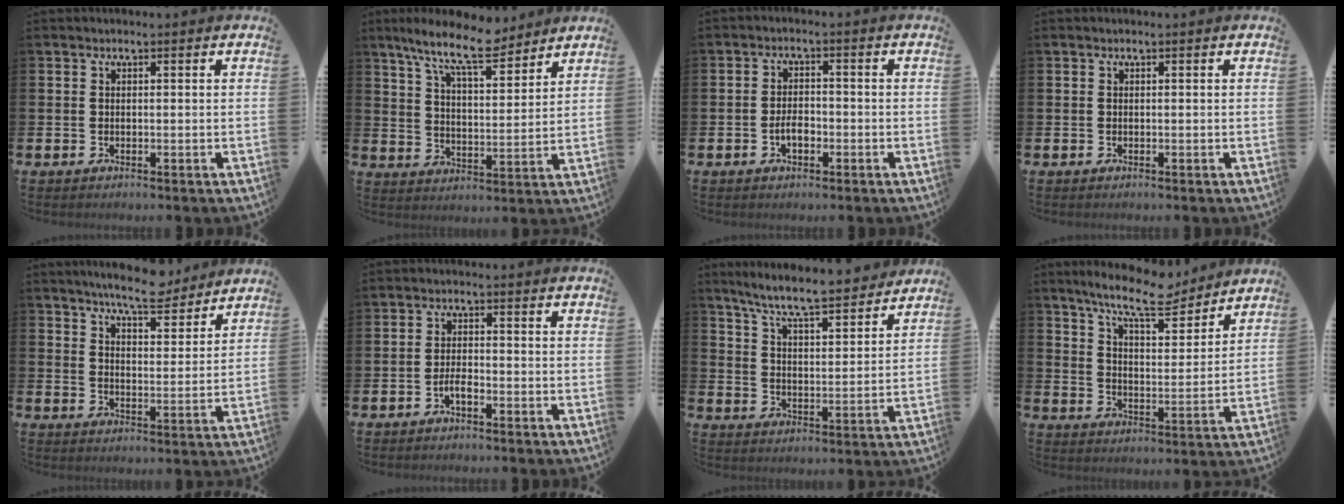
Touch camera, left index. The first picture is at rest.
{"total": 10.6, "force": [9.1, 2.3, 4.9], "torque": [-0.113, -0.039, 0.161]}
{"total": 2.7, "force": [-0.9, 1.5, 2.1], "torque": [-0.030, 0.002, -0.020]}
{"total": 0.0}
{"total": 7.4, "force": [7.1, 0.8, 1.8], "torque": [-0.047, -0.039, 0.126]}
{"total": 1.9, "force": [-1.1, 0.6, 1.4], "torque": [-0.027, 0.003, -0.021]}
{"total": 8.0, "force": [7.5, 0.5, 2.7], "torque": [-0.077, -0.052, 0.129]}
{"total": 10.3, "force": [9.1, 2.0, 4.3], "torque": [-0.104, -0.045, 0.161]}